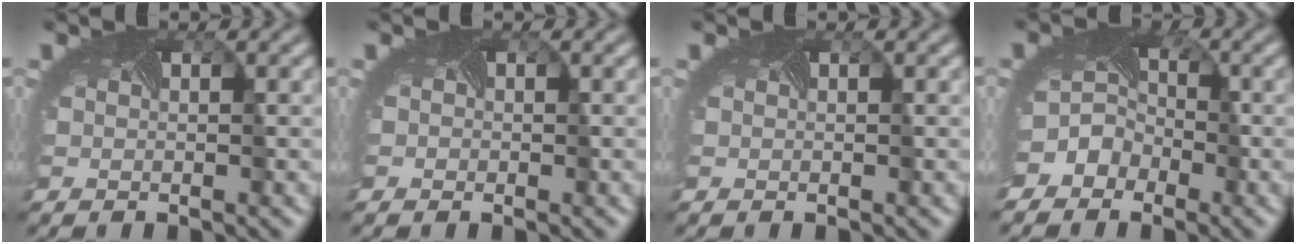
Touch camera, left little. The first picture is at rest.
{"total": 0.8, "force": [-0.1, 0.7, 0.3], "torque": [0.003, -0.001, -0.006]}
{"total": 0.0}
{"total": 6.0, "force": [-3.2, 4.9, 1.4], "torque": [-0.009, -0.003, -0.063]}